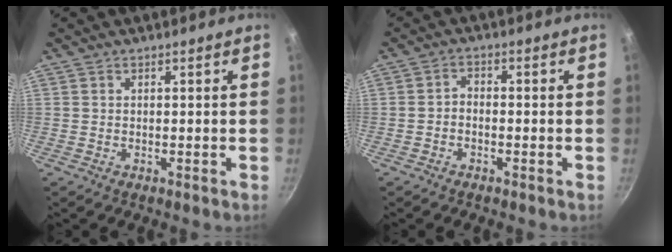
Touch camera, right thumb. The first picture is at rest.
{"total": 2.2, "force": [-1.1, 1.4, 1.3], "torque": [-0.021, 0.019, -0.023]}